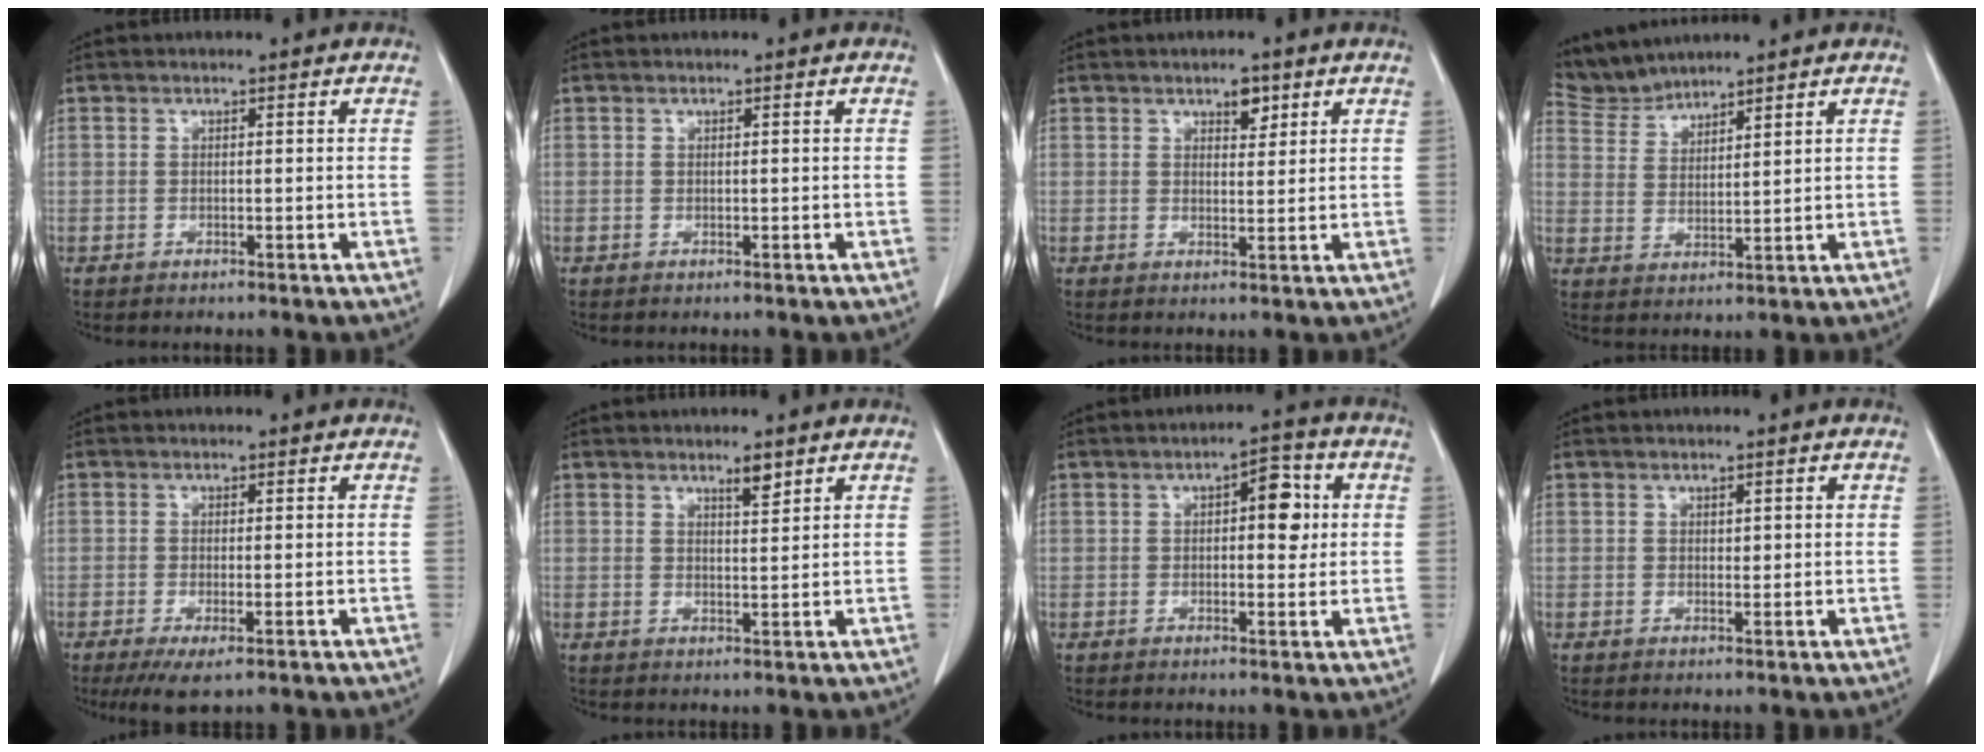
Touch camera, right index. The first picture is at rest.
{"total": 0.0}
{"total": 2.6, "force": [1.6, 1.2, 1.7], "torque": [-0.023, -0.001, 0.027]}
{"total": 4.6, "force": [4.6, -0.3, -0.1], "torque": [-0.008, 0.004, 0.102]}
{"total": 4.1, "force": [-2.1, 0.9, 3.4], "torque": [-0.058, -0.012, -0.032]}
{"total": 2.3, "force": [1.8, 0.3, 1.5], "torque": [-0.029, -0.002, 0.031]}
{"total": 5.3, "force": [1.1, 2.3, 4.7], "torque": [-0.061, 0.017, 0.012]}
{"total": 1.1, "force": [0.4, 0.6, 0.8], "torque": [-0.009, -0.001, 0.008]}